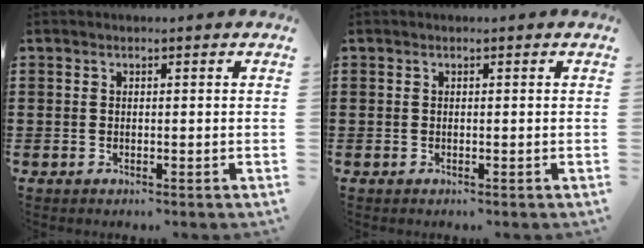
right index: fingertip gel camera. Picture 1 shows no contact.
{"total": 0.0}